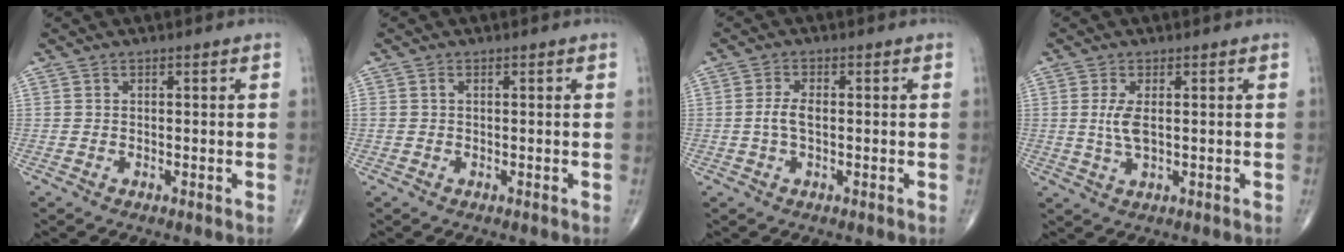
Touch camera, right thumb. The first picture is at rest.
{"total": 0.6, "force": [0.0, 0.4, 0.5], "torque": [-0.015, 0.003, 0.002]}
{"total": 3.1, "force": [-0.2, 1.4, 2.8], "torque": [-0.063, 0.006, -0.006]}
{"total": 4.0, "force": [0.4, 1.5, 3.7], "torque": [-0.086, -0.007, 0.012]}